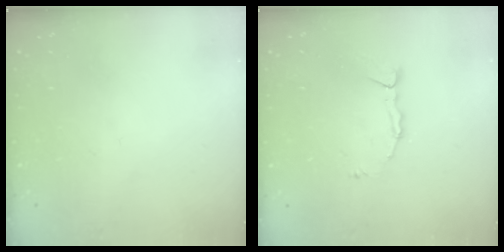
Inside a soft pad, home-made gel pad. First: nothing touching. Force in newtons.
{"total": 4.7, "press": 4.7, "slide": 0.1}